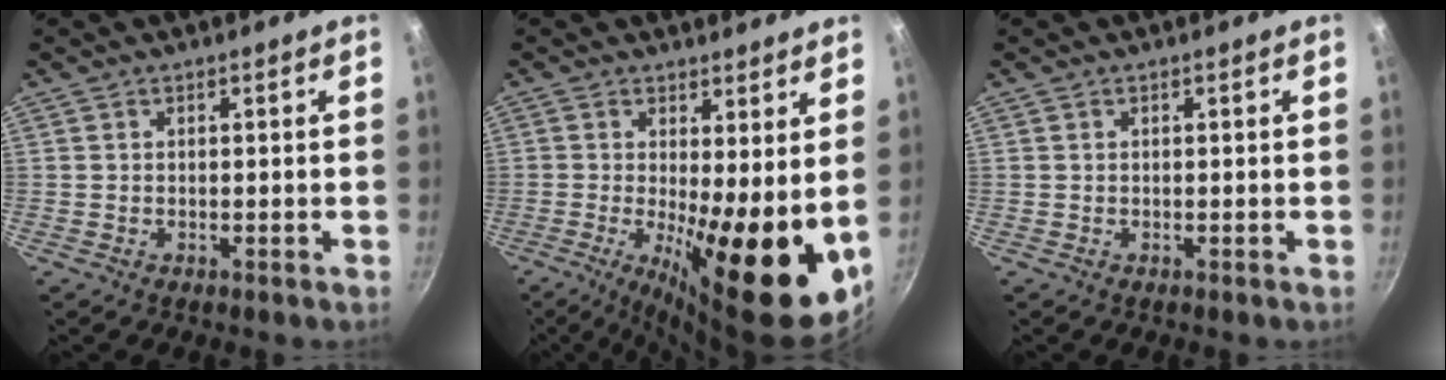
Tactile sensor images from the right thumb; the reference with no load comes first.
{"total": 16.1, "force": [-0.6, 4.6, 15.5], "torque": [-0.216, -0.026, -0.004]}
{"total": 0.0}